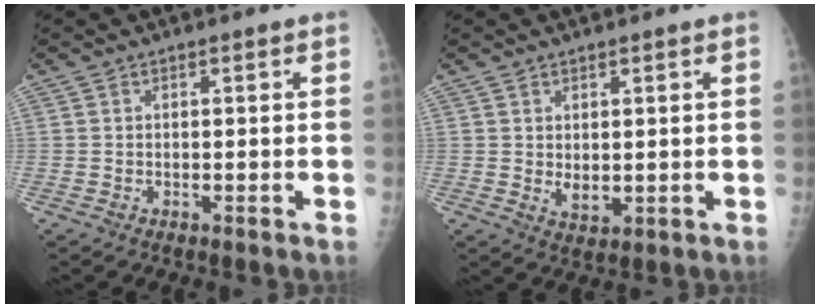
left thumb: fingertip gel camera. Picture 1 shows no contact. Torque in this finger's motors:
{"motor_torque": [-0.01, 0.03, -0.06, -0.11, 0.01]}